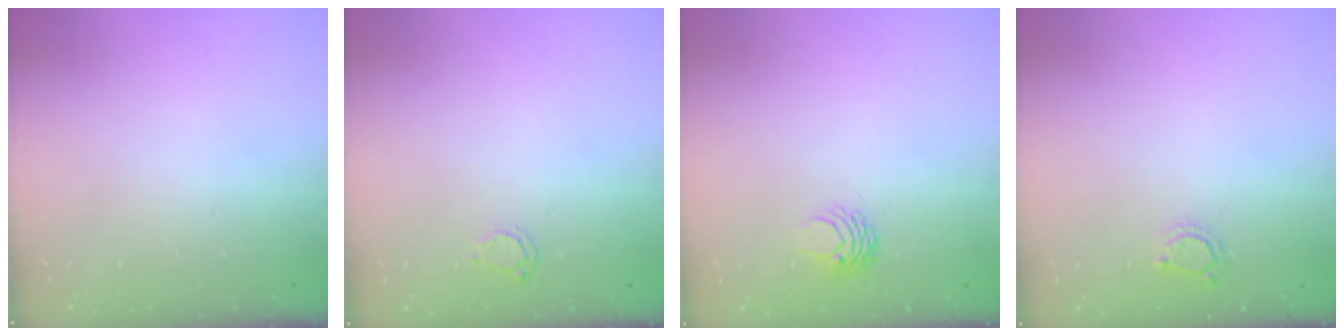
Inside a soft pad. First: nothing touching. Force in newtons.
{"total": 2.7, "press": 2.7, "slide": 0.4}
{"total": 3.5, "press": 3.4, "slide": 0.4}
{"total": 3.8, "press": 3.7, "slide": 0.6}